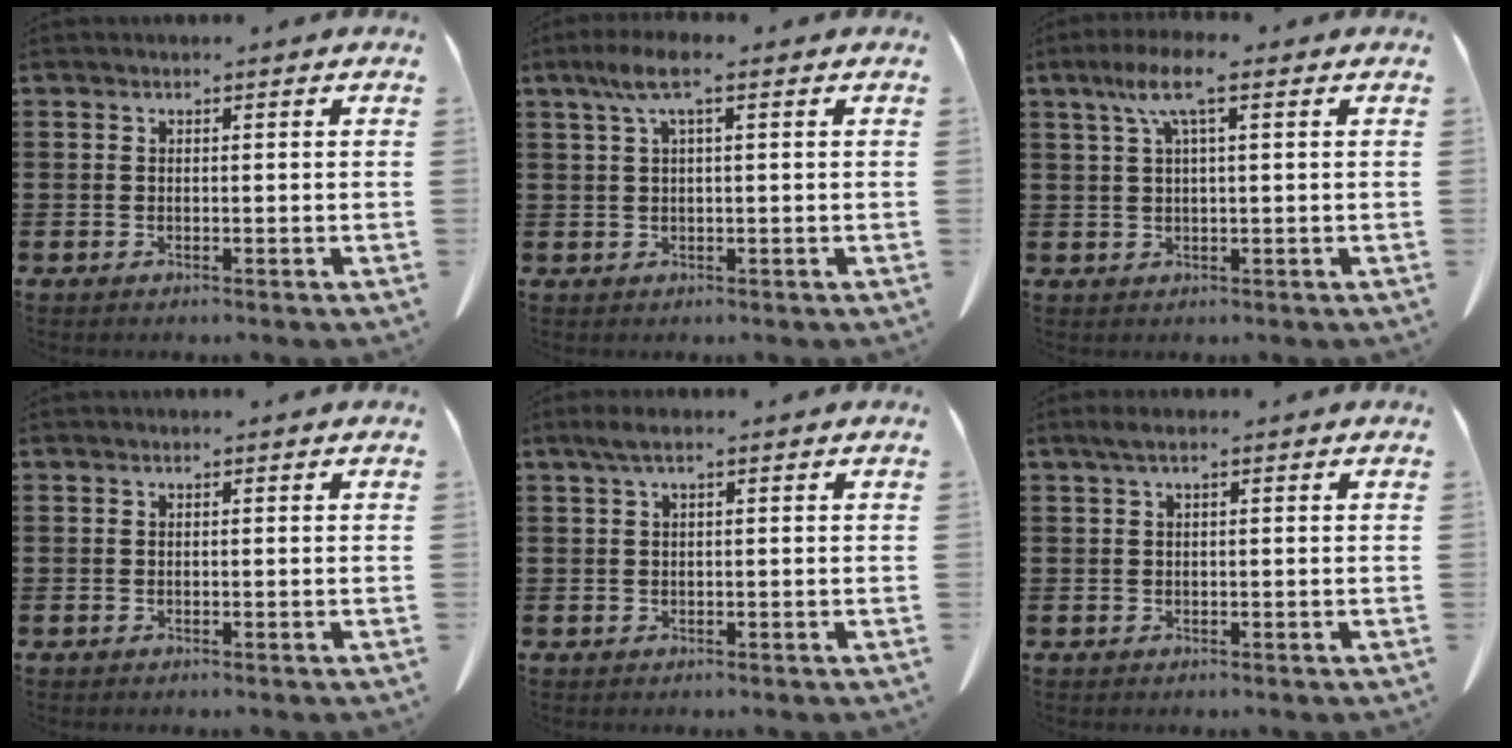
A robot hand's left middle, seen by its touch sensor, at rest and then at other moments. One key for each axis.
{"total": 4.4, "fx": 1.5, "fy": 0.8, "fz": 4.1, "tx": -0.096, "ty": -0.001, "tz": 0.019}
{"total": 6.2, "fx": 2.6, "fy": 0.8, "fz": 5.6, "tx": -0.120, "ty": 0.004, "tz": 0.042}
{"total": 0.0}
{"total": 1.7, "fx": 0.4, "fy": 0.3, "fz": 1.7, "tx": -0.032, "ty": 0.002, "tz": 0.006}
{"total": 1.3, "fx": 0.3, "fy": 0.2, "fz": 1.2, "tx": -0.024, "ty": 0.001, "tz": 0.005}